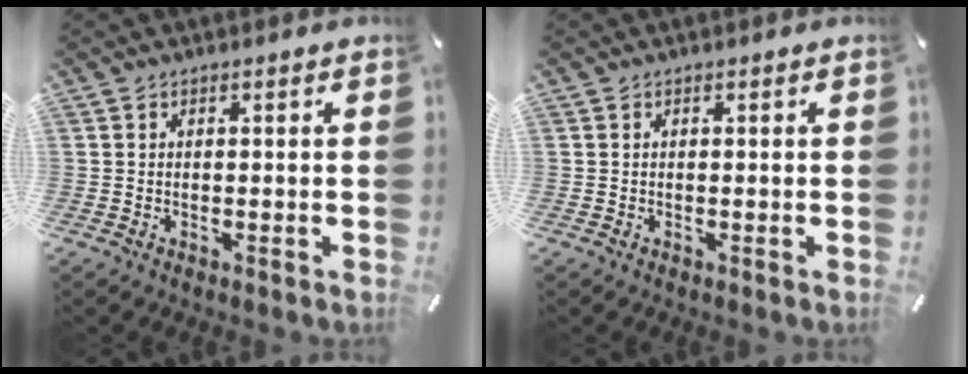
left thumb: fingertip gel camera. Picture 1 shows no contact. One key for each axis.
{"total": 0.0}